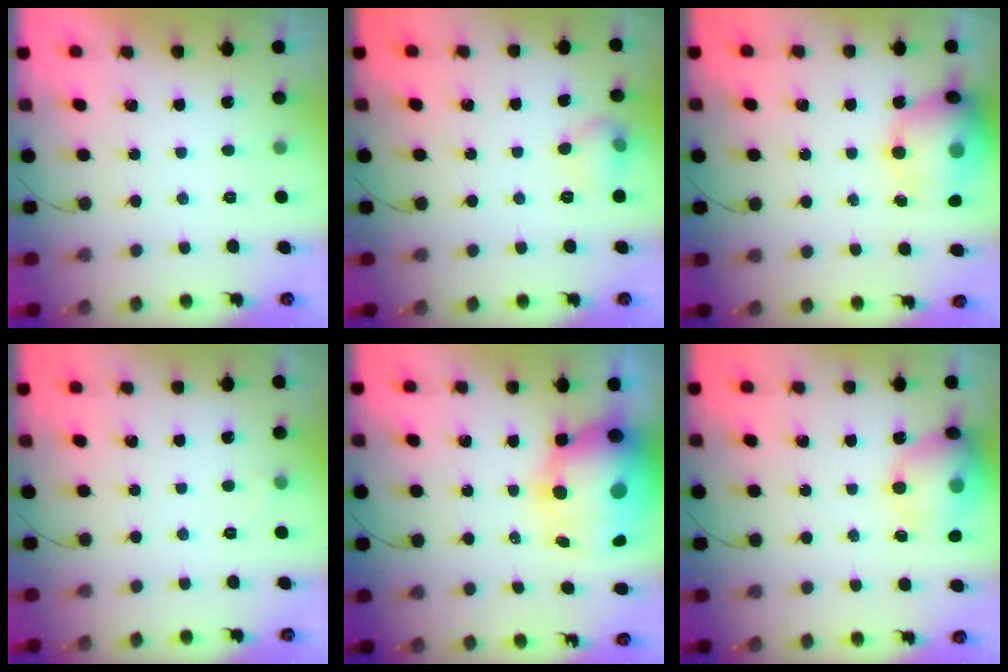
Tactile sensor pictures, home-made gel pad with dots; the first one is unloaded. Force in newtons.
{"total": 6.5, "press": 6.3, "slide": 1.4}
{"total": 17.5, "press": 17.2, "slide": 3.5}
{"total": 2.8, "press": 2.5, "slide": 1.1}
{"total": 18.2, "press": 17.7, "slide": 4.4}
{"total": 15.7, "press": 15.5, "slide": 2.6}